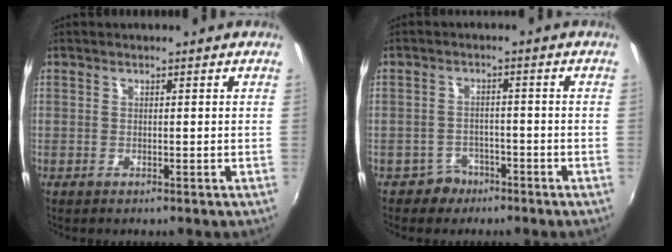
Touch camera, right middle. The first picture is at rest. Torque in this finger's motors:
{"motor_torque": [0.20, -0.16, -0.03, -0.01]}